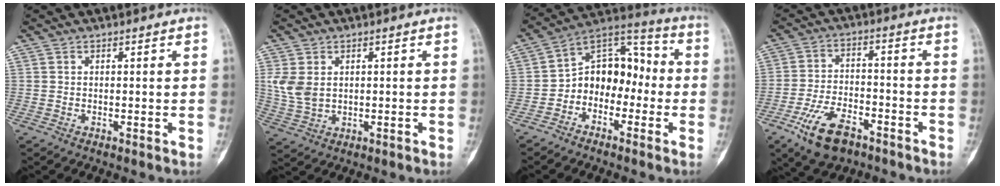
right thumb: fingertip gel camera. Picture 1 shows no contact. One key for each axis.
{"total": 5.6, "fx": 1.0, "fy": 4.0, "fz": 3.8, "tx": -0.076, "ty": -0.002, "tz": 0.029}
{"total": 12.1, "fx": -2.4, "fy": 8.7, "fz": 8.0, "tx": -0.086, "ty": 0.065, "tz": -0.058}
{"total": 11.2, "fx": -6.6, "fy": 5.5, "fz": 7.1, "tx": -0.127, "ty": 0.028, "tz": -0.115}